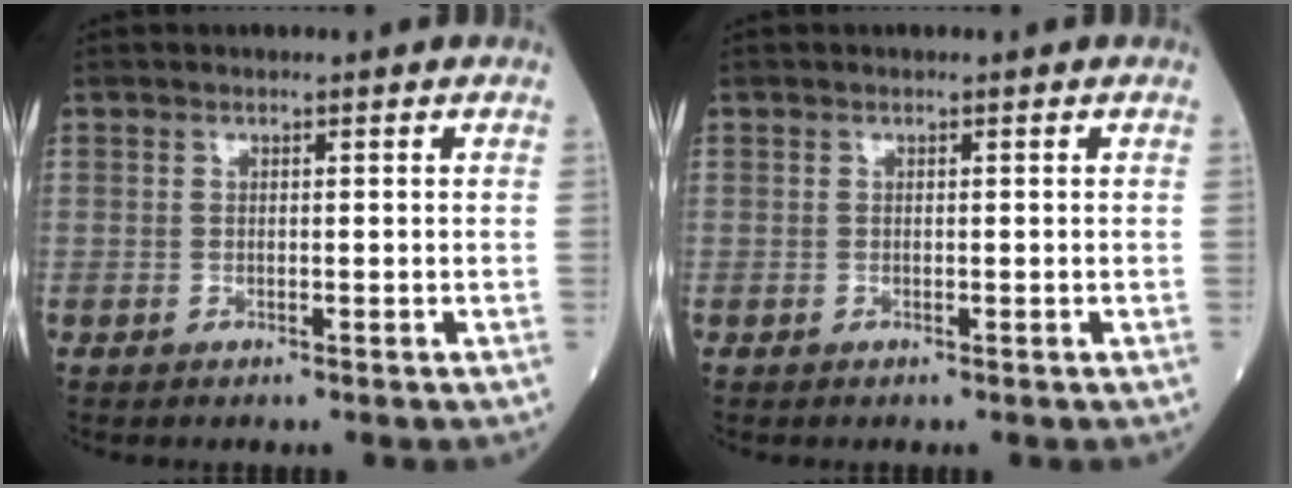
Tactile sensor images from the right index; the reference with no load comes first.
{"total": 0.0}